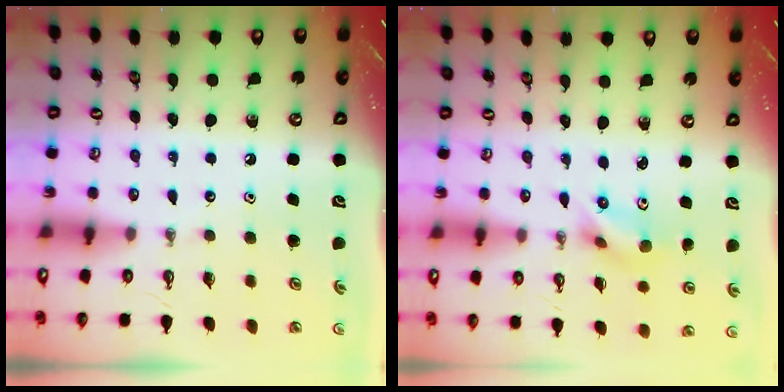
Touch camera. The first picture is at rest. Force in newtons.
{"total": 4.9, "press": 2.9, "slide": 3.9}